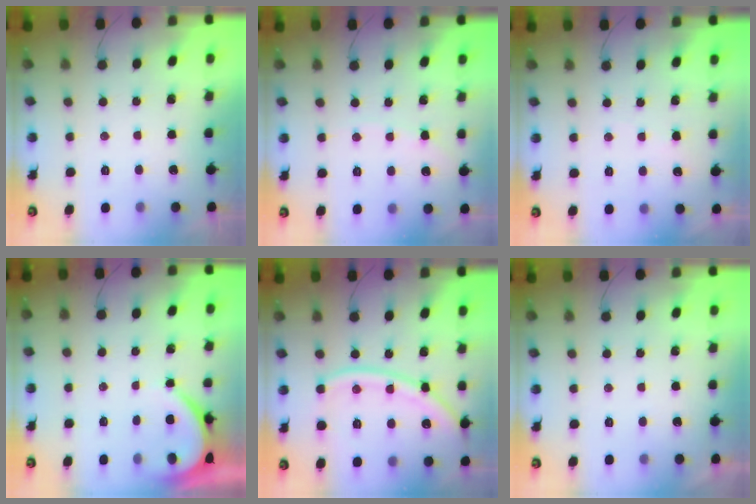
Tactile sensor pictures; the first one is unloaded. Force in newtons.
{"total": 2.1, "press": 2.1, "slide": 0.3}
{"total": 1.8, "press": 1.7, "slide": 0.4}
{"total": 3.9, "press": 3.9, "slide": 0.6}
{"total": 13.8, "press": 13.7, "slide": 2.0}
{"total": 1.0, "press": 1.0, "slide": 0.1}